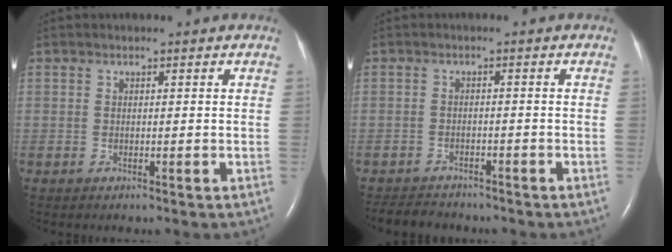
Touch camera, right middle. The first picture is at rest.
{"total": 5.5, "force": [-5.1, 1.7, 1.0], "torque": [-0.019, -0.011, -0.077]}